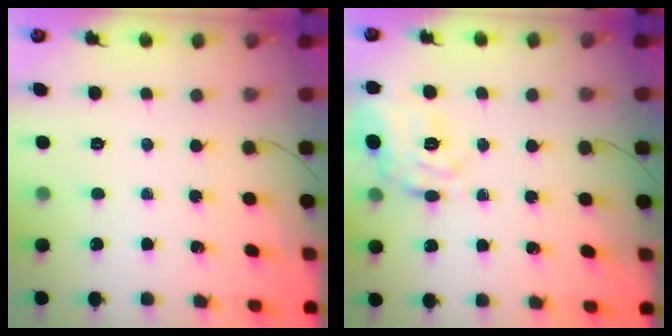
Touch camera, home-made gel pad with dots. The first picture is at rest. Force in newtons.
{"total": 11.3, "press": 11.2, "slide": 1.3}